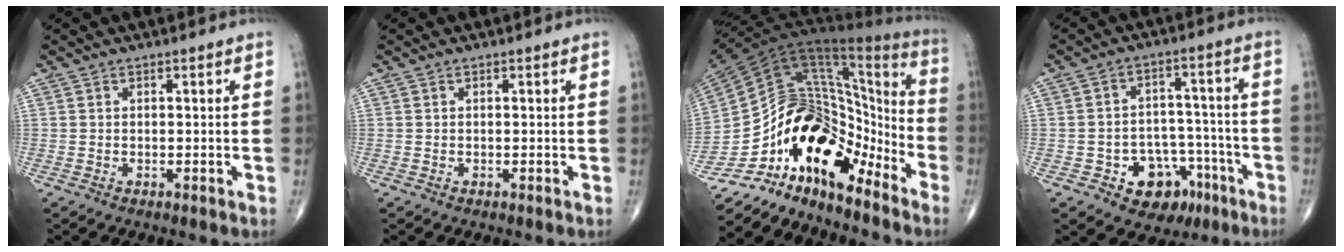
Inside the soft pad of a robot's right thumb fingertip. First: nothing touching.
{"total": 0.0}
{"total": 25.0, "force": [-15.8, 12.0, 15.1], "torque": [-0.258, 0.108, -0.272]}
{"total": 11.1, "force": [-5.5, 8.1, 5.2], "torque": [-0.034, 0.049, -0.072]}